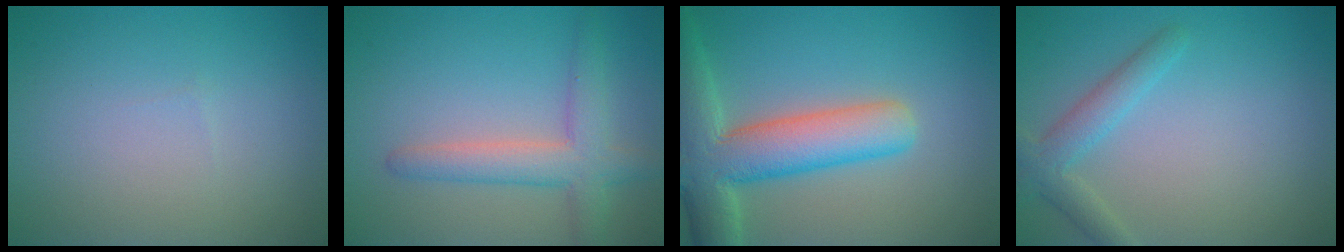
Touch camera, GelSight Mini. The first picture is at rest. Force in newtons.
{"total": 4.3, "press": 4.3, "slide": 0.1}
{"total": 9.0, "press": 8.9, "slide": 0.6}
{"total": 2.8, "press": 2.8, "slide": 0.0}